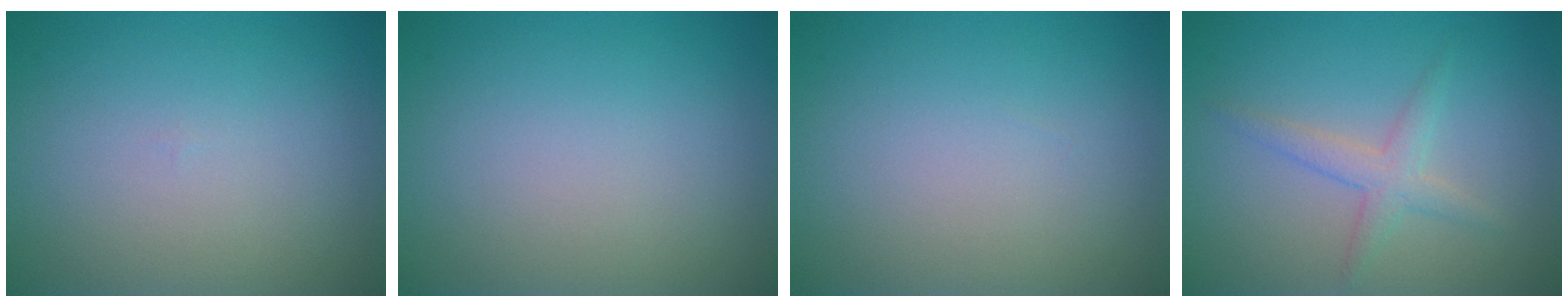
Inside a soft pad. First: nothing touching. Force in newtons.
{"total": 0.0}
{"total": 0.0}
{"total": 2.2, "press": 2.2, "slide": 0.1}